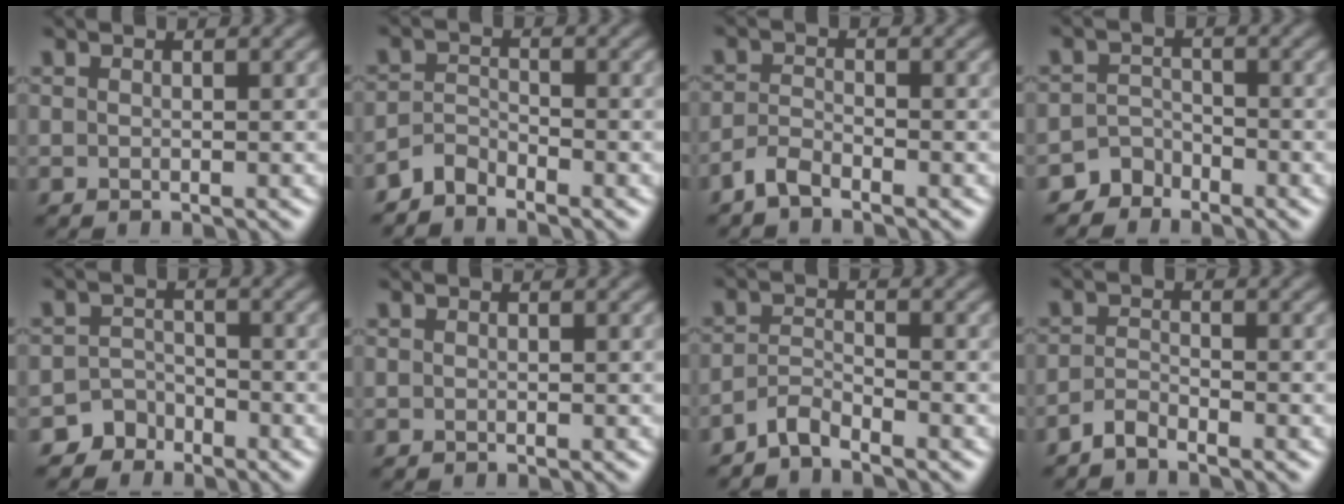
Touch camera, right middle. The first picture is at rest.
{"total": 2.2, "force": [-2.0, 0.6, 0.5], "torque": [-0.010, 0.006, -0.048]}
{"total": 2.0, "force": [-1.7, 0.5, 1.0], "torque": [-0.027, 0.003, -0.041]}
{"total": 2.3, "force": [-1.9, 1.2, -0.2], "torque": [0.012, 0.010, -0.040]}
{"total": 2.6, "force": [-2.1, 1.6, -0.2], "torque": [0.018, 0.008, -0.039]}
{"total": 0.0}
{"total": 2.3, "force": [-2.1, 0.3, 0.9], "torque": [-0.019, 0.005, -0.048]}
{"total": 1.7, "force": [-1.5, 0.3, 0.7], "torque": [-0.019, 0.003, -0.036]}